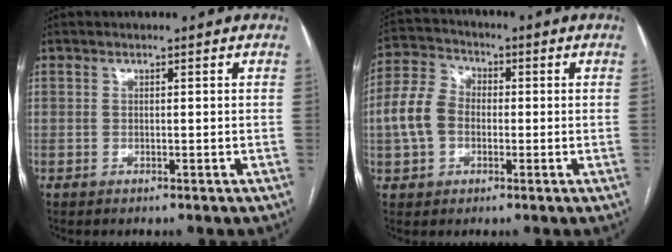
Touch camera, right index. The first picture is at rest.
{"total": 7.9, "force": [-0.9, 6.0, 5.1], "torque": [-0.132, 0.029, -0.022]}